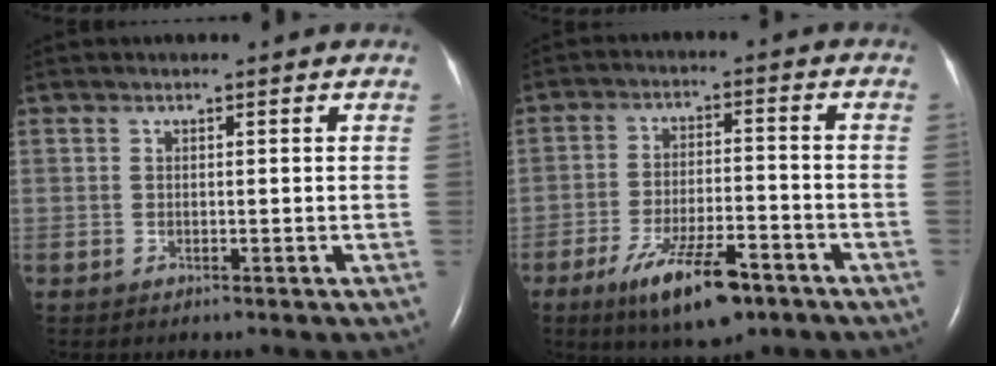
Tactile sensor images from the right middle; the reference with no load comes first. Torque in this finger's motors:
{"motor_torque": [1.09, -1.05, 0.24, 0.13]}